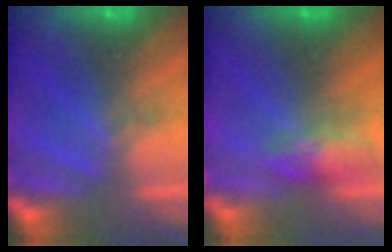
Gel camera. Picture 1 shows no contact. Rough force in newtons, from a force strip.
{"total": 2.5}